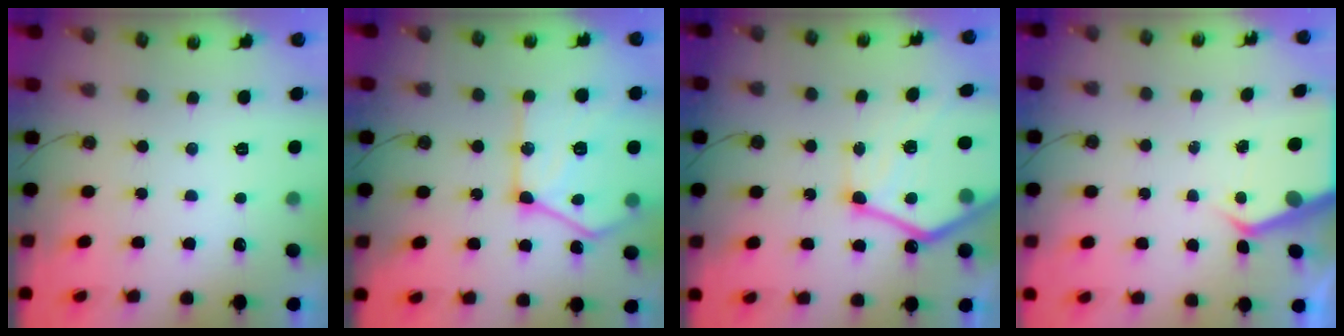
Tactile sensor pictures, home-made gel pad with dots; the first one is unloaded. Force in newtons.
{"total": 20.0, "press": 19.9, "slide": 1.9}
{"total": 20.8, "press": 20.7, "slide": 1.9}
{"total": 4.4, "press": 4.4, "slide": 0.4}